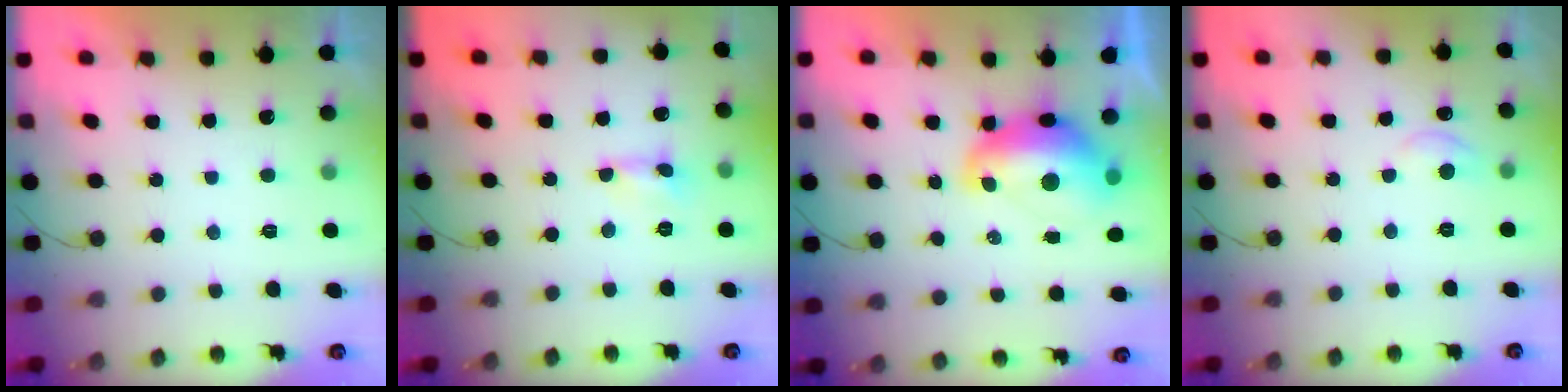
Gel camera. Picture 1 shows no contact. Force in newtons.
{"total": 0.0}
{"total": 11.9, "press": 11.8, "slide": 0.9}
{"total": 6.8, "press": 6.7, "slide": 0.7}